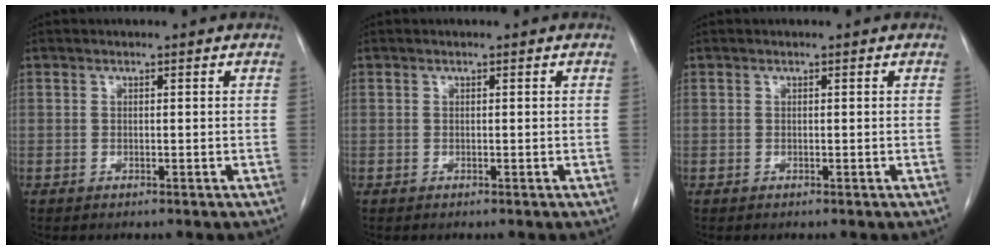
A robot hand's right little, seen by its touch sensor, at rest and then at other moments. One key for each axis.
{"total": 0.0}
{"total": 0.0}